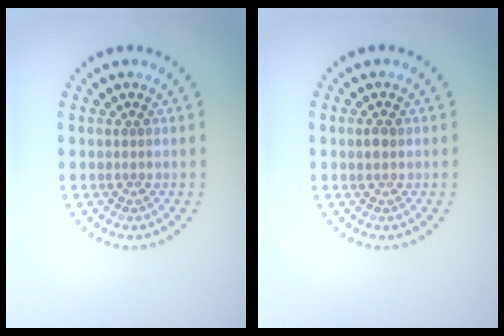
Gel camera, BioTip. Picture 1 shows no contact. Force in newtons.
{"total": 1.0, "press": 1.0, "slide": 0.2}